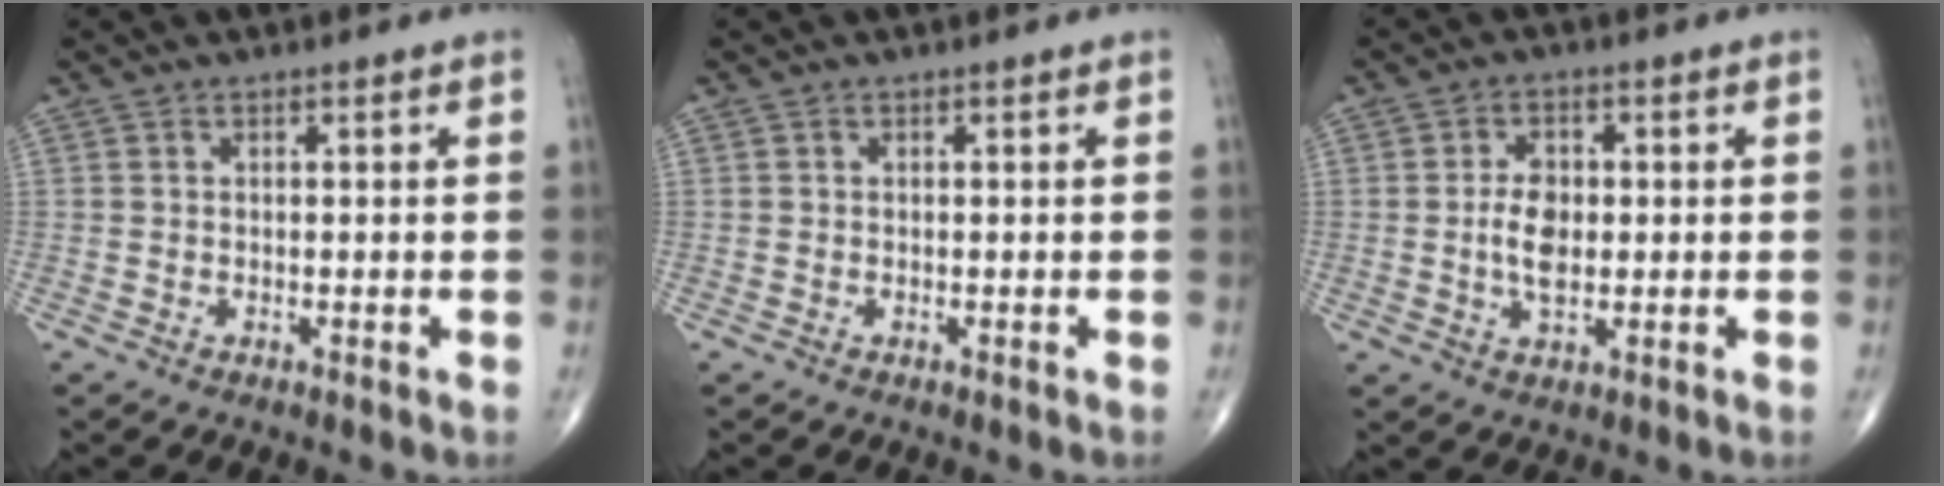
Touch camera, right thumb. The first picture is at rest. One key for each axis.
{"total": 0.0}
{"total": 5.8, "fx": -0.1, "fy": 3.5, "fz": 4.6, "tx": -0.078, "ty": -0.001, "tz": -0.003}